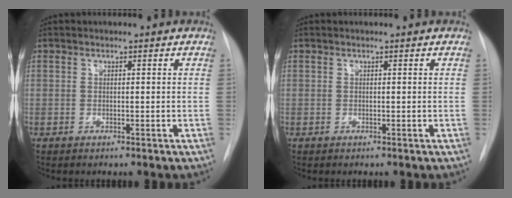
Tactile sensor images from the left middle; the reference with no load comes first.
{"total": 0.0}